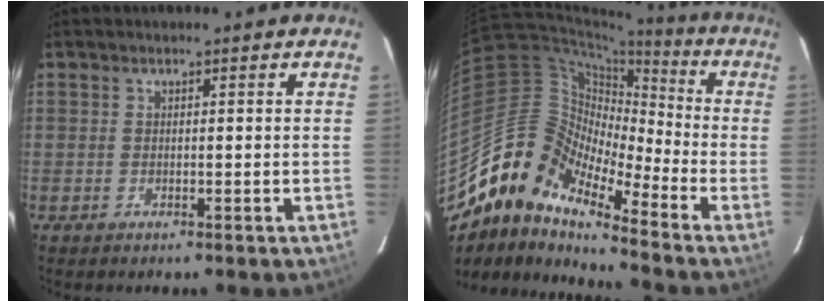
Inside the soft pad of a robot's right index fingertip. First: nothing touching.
{"total": 14.9, "force": [-12.2, 5.0, 7.0], "torque": [-0.100, 0.007, -0.256]}